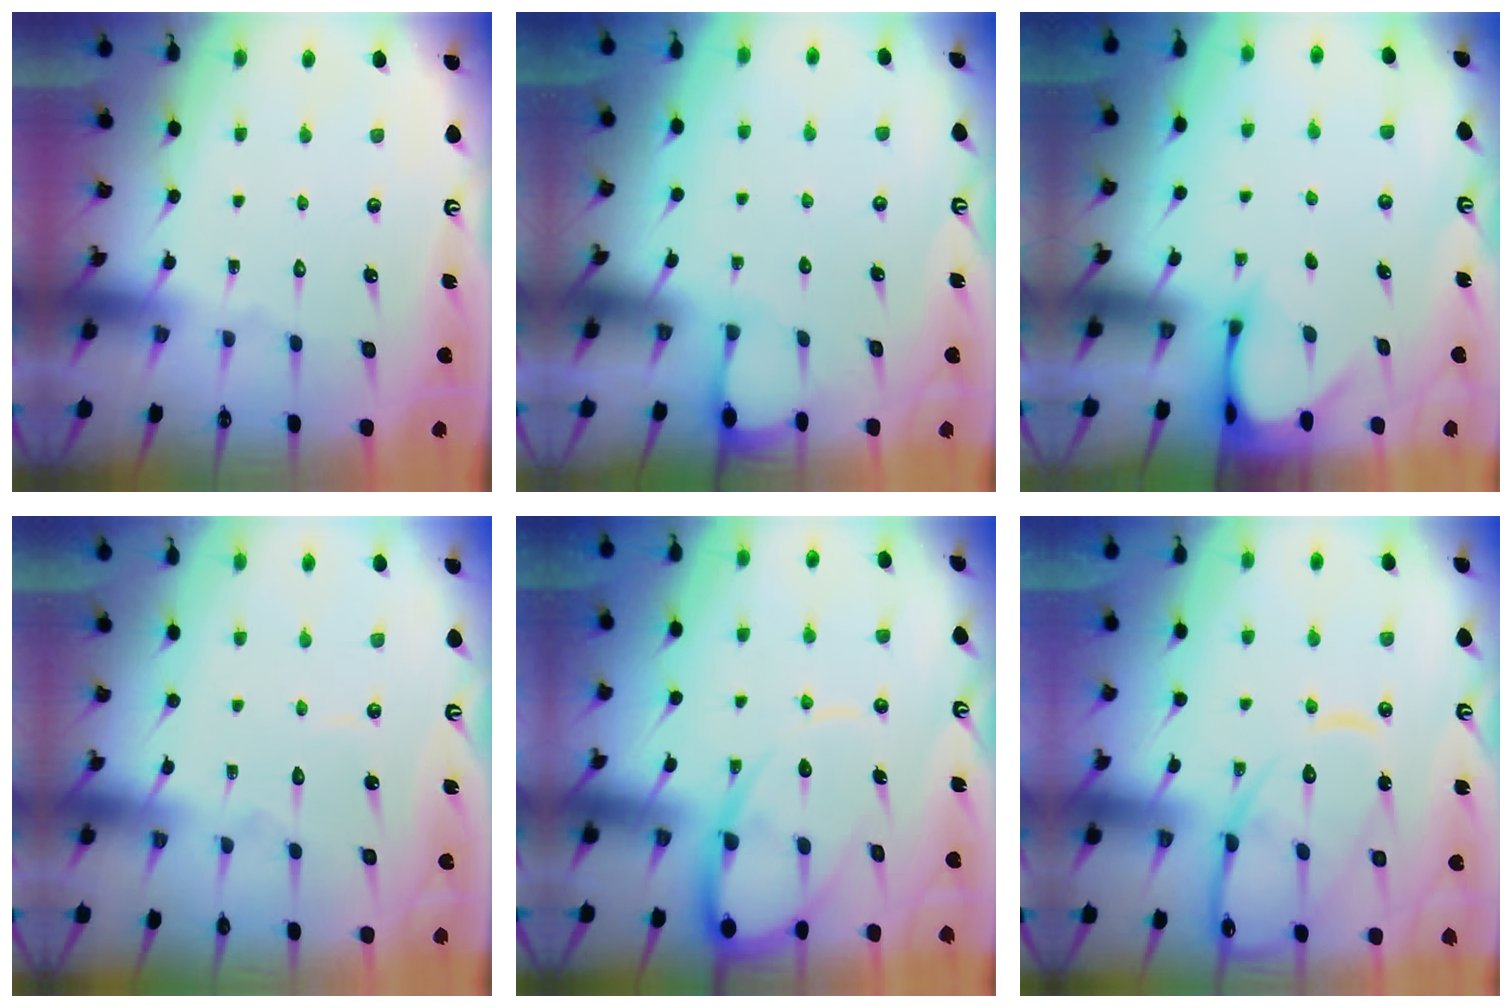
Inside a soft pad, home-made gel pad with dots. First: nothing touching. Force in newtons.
{"total": 1.5, "press": 1.5, "slide": 0.1}
{"total": 3.2, "press": 3.2, "slide": 0.3}
{"total": 3.7, "press": 3.7, "slide": 0.4}
{"total": 11.6, "press": 11.6, "slide": 1.1}
{"total": 13.9, "press": 13.8, "slide": 1.3}